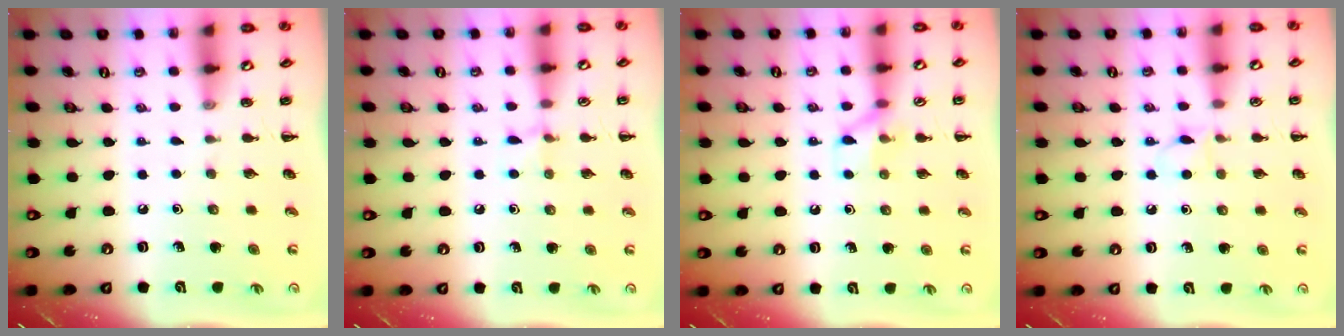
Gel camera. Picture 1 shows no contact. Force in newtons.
{"total": 5.0, "press": 4.7, "slide": 1.6}
{"total": 7.0, "press": 6.9, "slide": 0.7}
{"total": 3.7, "press": 3.5, "slide": 1.2}